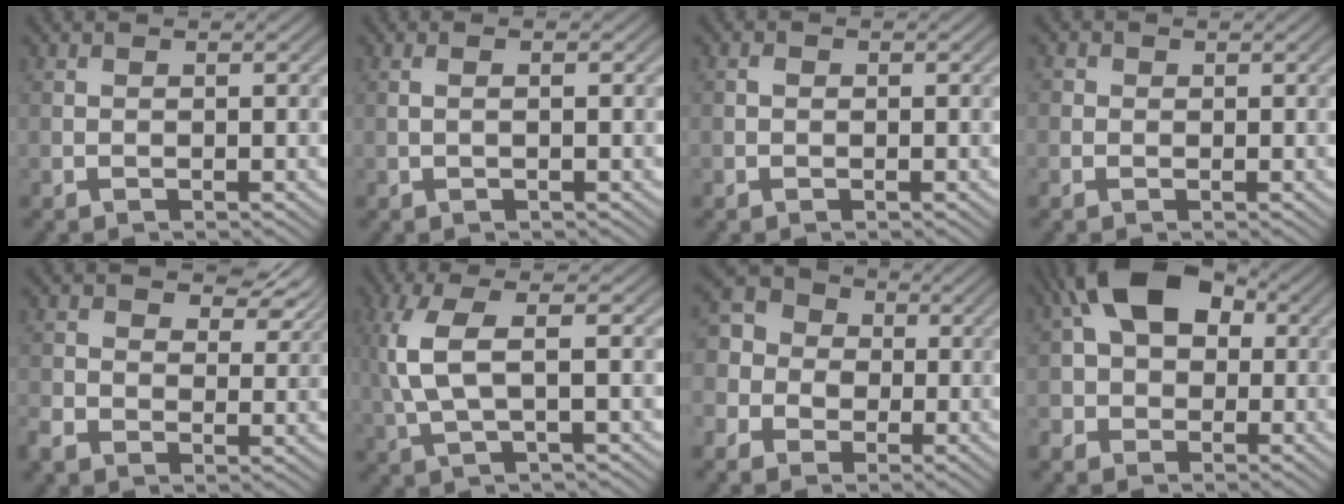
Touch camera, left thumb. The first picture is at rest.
{"total": 0.9, "force": [0.0, 0.1, 0.9], "torque": [-0.015, -0.001, 0.001]}
{"total": 0.6, "force": [-0.1, 0.5, 0.3], "torque": [-0.004, -0.001, -0.003]}
{"total": 1.2, "force": [0.2, 1.2, 0.3], "torque": [-0.004, -0.001, -0.003]}
{"total": 6.5, "force": [2.2, 4.6, 4.1], "torque": [-0.086, -0.004, 0.035]}
{"total": 6.8, "force": [1.0, 2.2, 6.4], "torque": [-0.161, 0.009, 0.017]}
{"total": 7.7, "force": [-0.9, 7.0, 3.1], "torque": [-0.099, 0.014, -0.045]}
{"total": 9.4, "force": [1.0, 7.1, 6.2], "torque": [-0.113, 0.018, 0.000]}